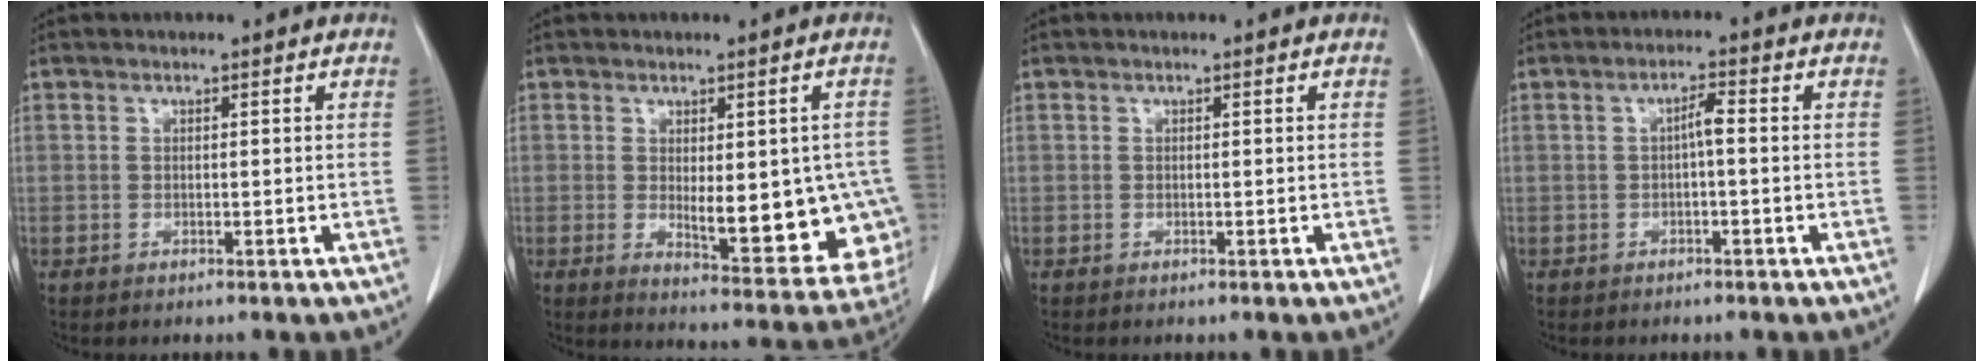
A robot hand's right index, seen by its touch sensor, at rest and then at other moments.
{"total": 14.6, "force": [-2.5, 5.4, 13.4], "torque": [-0.121, -0.006, -0.017]}
{"total": 0.0}
{"total": 2.0, "force": [-0.2, 0.2, 2.0], "torque": [-0.034, 0.004, -0.005]}